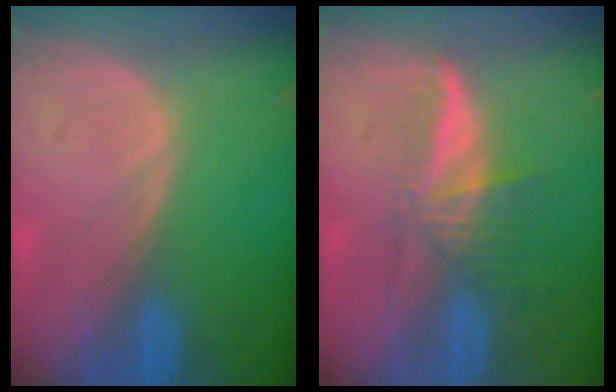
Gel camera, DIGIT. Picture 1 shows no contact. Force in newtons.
{"total": 5.8, "press": 5.2, "slide": 2.6}